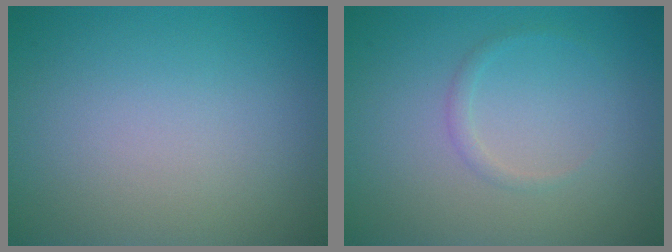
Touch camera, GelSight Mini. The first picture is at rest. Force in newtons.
{"total": 0.8, "press": 0.8, "slide": 0.0}